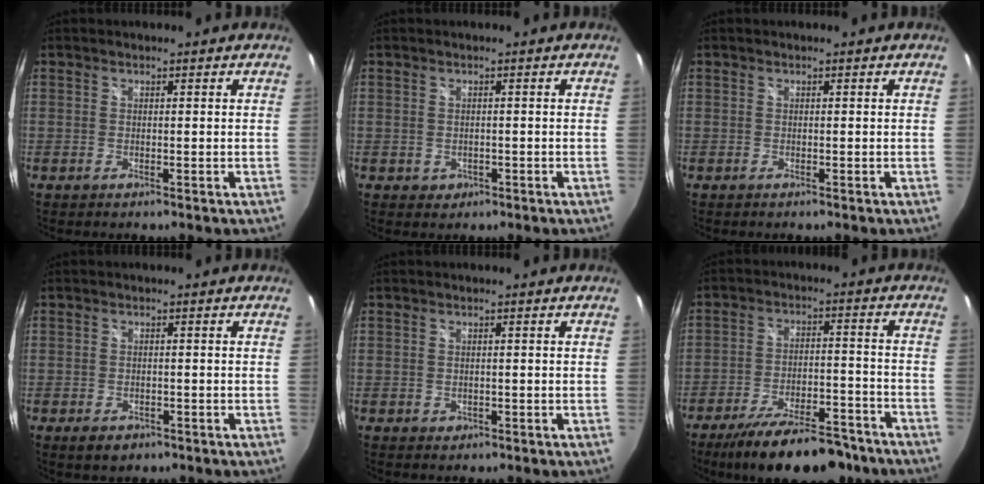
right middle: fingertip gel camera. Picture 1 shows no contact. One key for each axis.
{"total": 1.8, "fx": -0.5, "fy": 1.6, "fz": 0.6, "tx": -0.012, "ty": -0.003, "tz": -0.003}
{"total": 0.0}
{"total": 3.2, "fx": -1.9, "fy": 2.0, "fz": 1.6, "tx": -0.033, "ty": -0.008, "tz": -0.027}
{"total": 1.1, "fx": -0.4, "fy": 1.0, "fz": 0.3, "tx": -0.005, "ty": -0.003, "tz": -0.003}
{"total": 19.0, "fx": -15.2, "fy": 5.6, "fz": 9.8, "tx": -0.176, "ty": -0.020, "tz": -0.219}